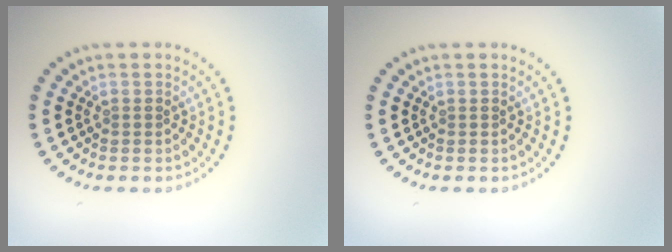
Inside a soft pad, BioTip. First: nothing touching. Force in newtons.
{"total": 0.0}